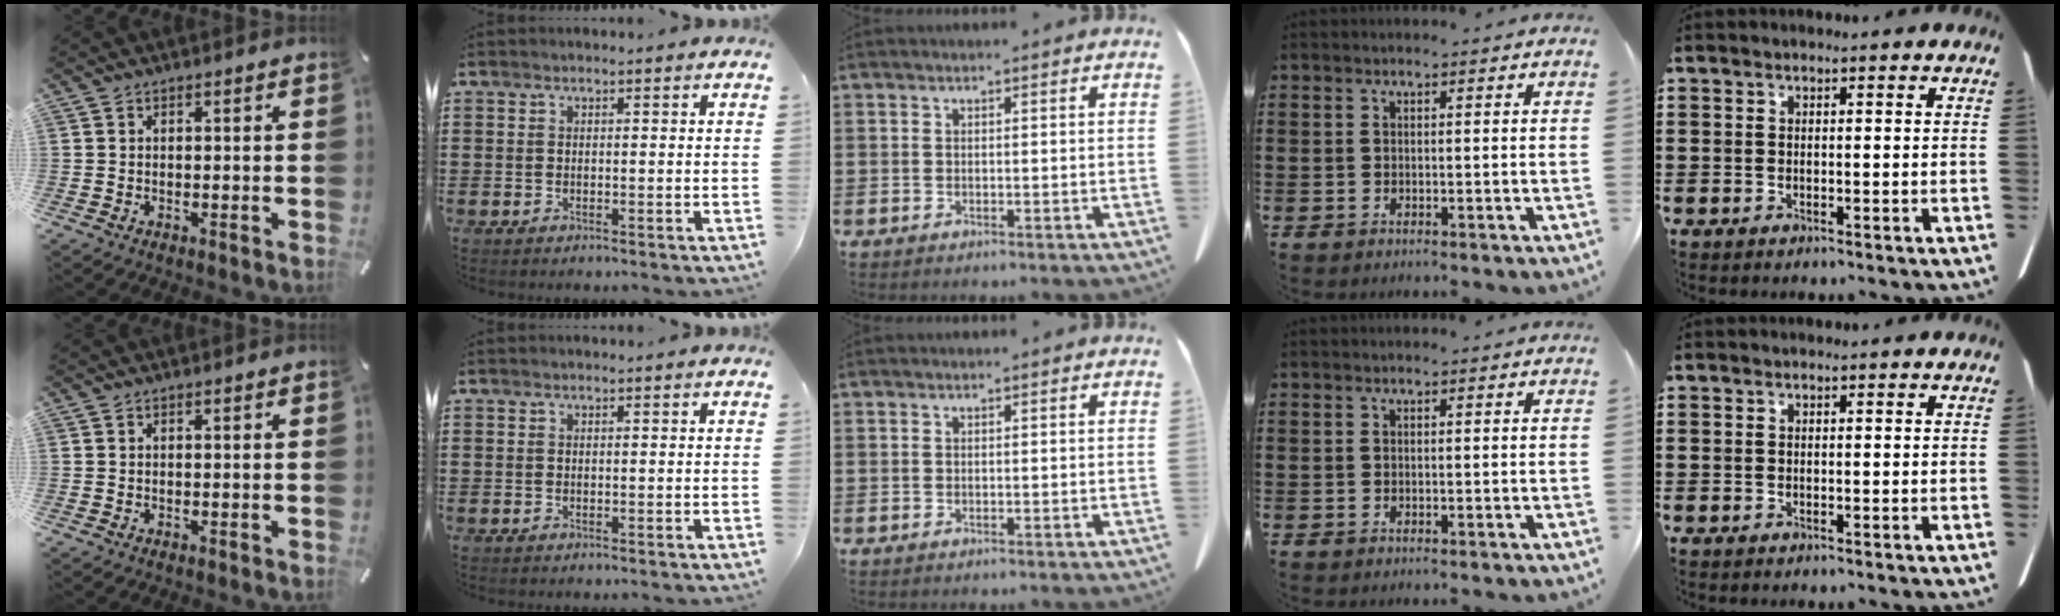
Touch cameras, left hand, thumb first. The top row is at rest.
{}